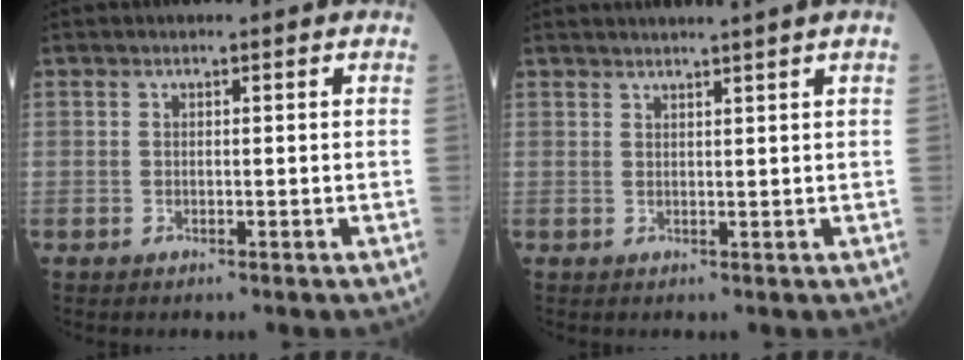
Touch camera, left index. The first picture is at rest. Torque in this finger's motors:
{"motor_torque": [-0.13, -0.16, 0.04, 0.06]}